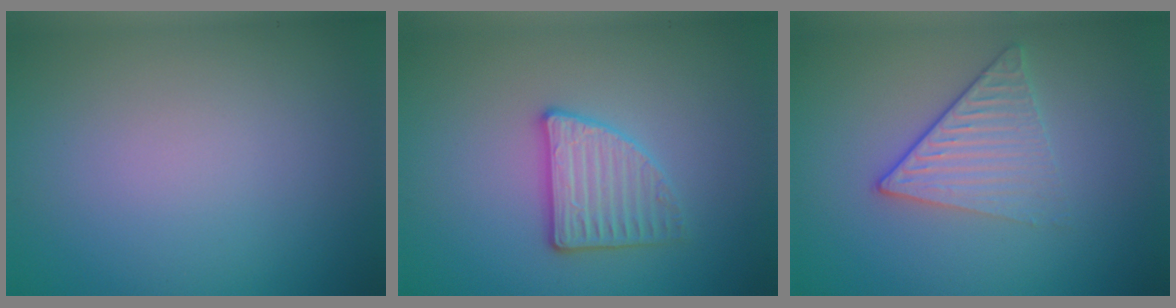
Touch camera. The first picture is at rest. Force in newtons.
{"total": 3.1, "press": 2.9, "slide": 1.1}
{"total": 3.4, "press": 2.8, "slide": 1.9}